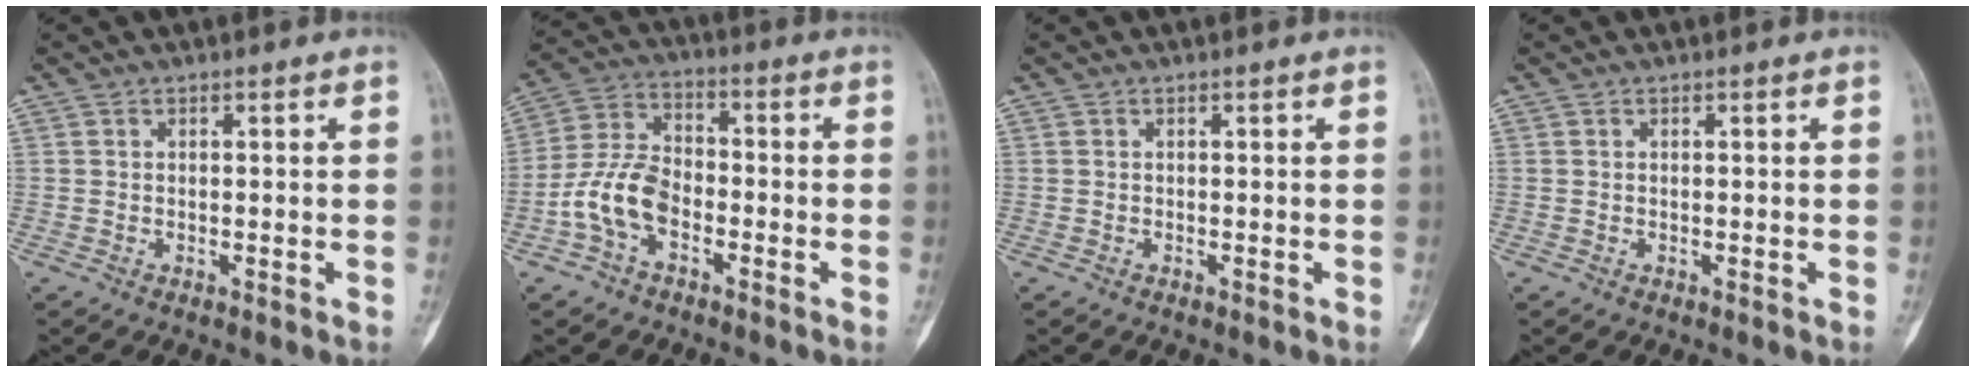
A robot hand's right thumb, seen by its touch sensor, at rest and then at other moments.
{"total": 9.8, "force": [-3.7, 6.0, 6.8], "torque": [-0.133, 0.035, -0.079]}
{"total": 0.0}
{"total": 0.0}